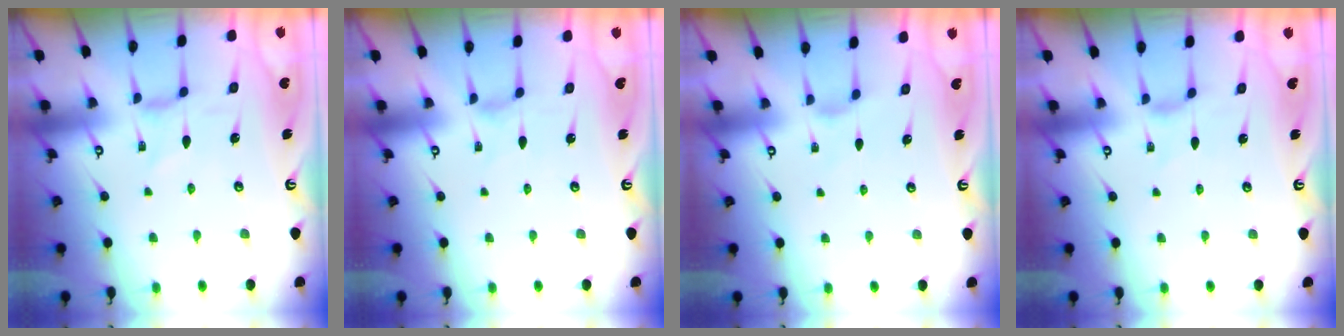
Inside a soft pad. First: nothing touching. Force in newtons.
{"total": 0.0}
{"total": 2.0, "press": 2.0, "slide": 0.4}
{"total": 1.5, "press": 1.4, "slide": 0.4}